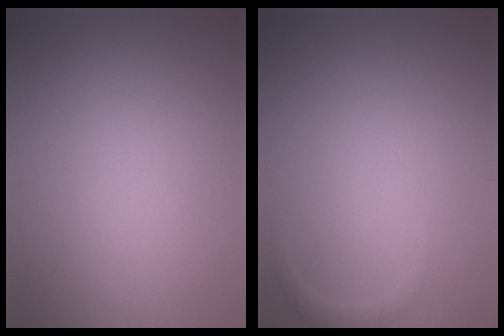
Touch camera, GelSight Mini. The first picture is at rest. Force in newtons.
{"total": 0.8, "press": 0.8, "slide": 0.1}